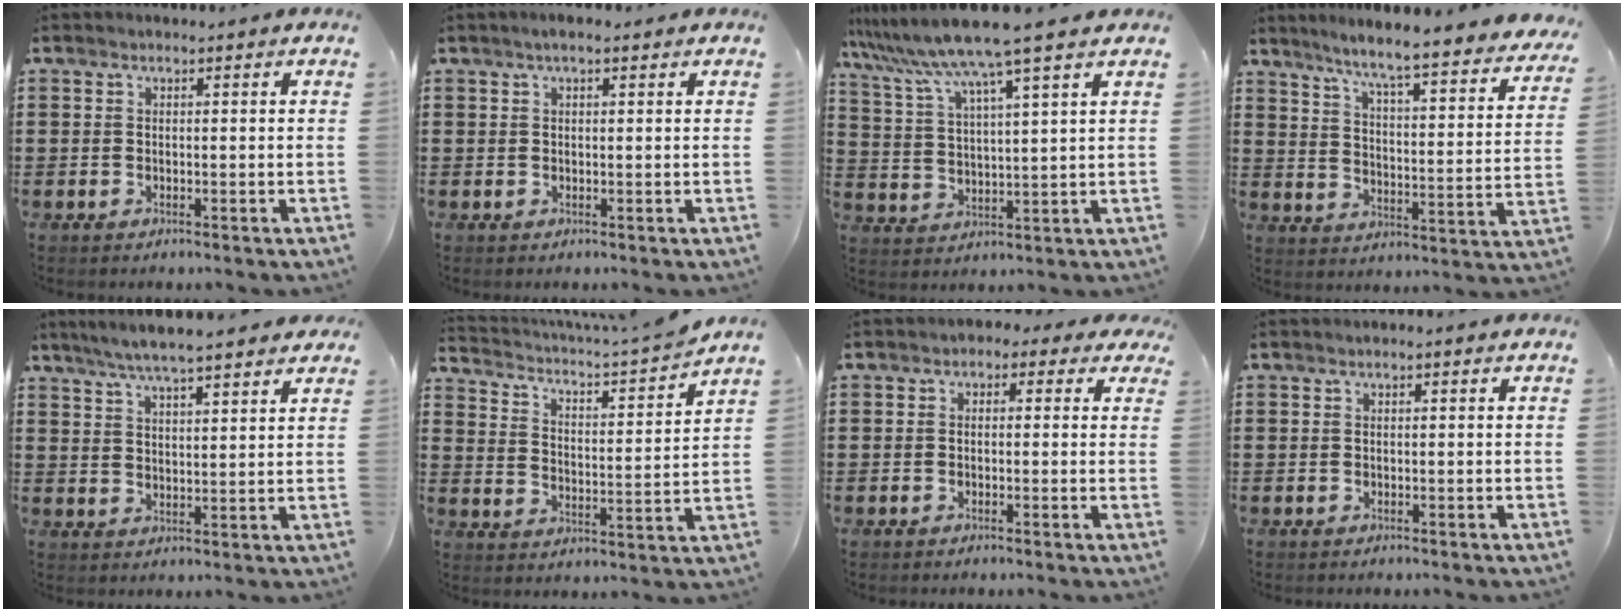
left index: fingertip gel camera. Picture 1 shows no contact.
{"total": 1.6, "force": [0.8, 0.4, 1.3], "torque": [-0.025, 0.003, 0.013]}
{"total": 8.6, "force": [7.0, -1.4, 4.8], "torque": [-0.118, -0.042, 0.115]}
{"total": 5.4, "force": [4.7, -0.9, 2.5], "torque": [-0.071, -0.047, 0.068]}
{"total": 5.4, "force": [4.8, 0.3, 2.5], "torque": [-0.063, -0.012, 0.084]}
{"total": 2.7, "force": [2.4, 0.0, 1.4], "torque": [-0.045, -0.030, 0.028]}
{"total": 1.4, "force": [-0.4, 1.1, 0.8], "torque": [-0.019, 0.007, -0.012]}
{"total": 0.0}